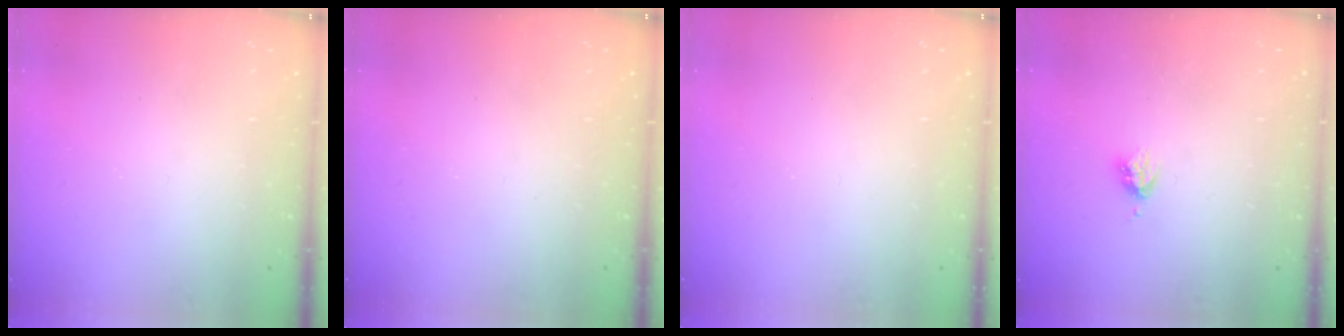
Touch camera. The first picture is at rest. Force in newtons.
{"total": 0.0}
{"total": 0.0}
{"total": 3.0, "press": 3.0, "slide": 0.4}